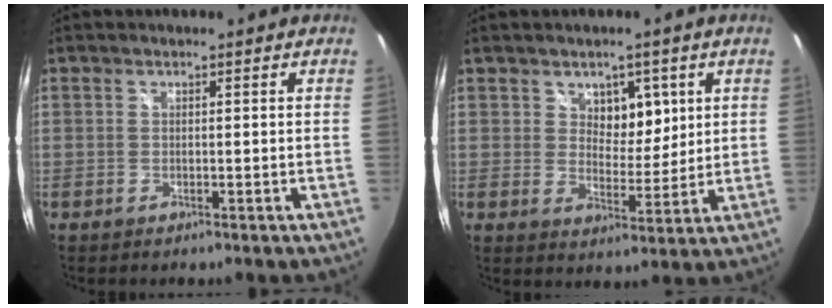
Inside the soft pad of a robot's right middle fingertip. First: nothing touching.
{"total": 5.7, "force": [2.7, 3.9, 3.1], "torque": [-0.037, -0.003, 0.046]}